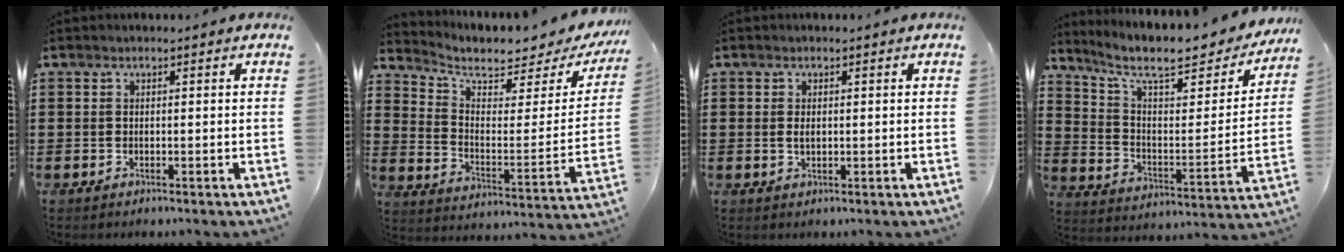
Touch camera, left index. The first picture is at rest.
{"total": 5.3, "force": [4.5, 1.5, 2.5], "torque": [-0.067, -0.037, 0.072]}
{"total": 1.4, "force": [0.2, 0.7, 1.2], "torque": [-0.027, 0.003, 0.003]}
{"total": 9.9, "force": [7.9, 2.2, 5.5], "torque": [-0.124, -0.052, 0.130]}